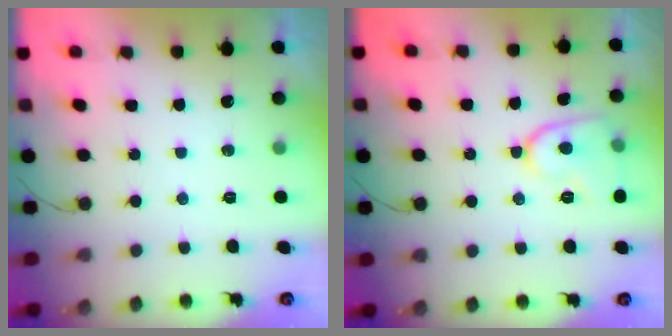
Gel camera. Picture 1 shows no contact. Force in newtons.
{"total": 9.7, "press": 9.7, "slide": 0.4}